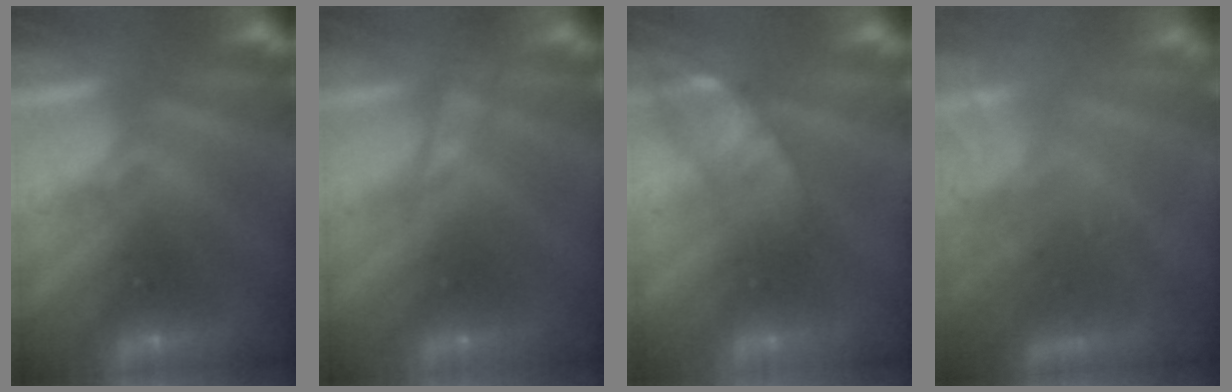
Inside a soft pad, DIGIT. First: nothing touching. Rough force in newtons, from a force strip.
{"total": 2.8}
{"total": 2.7}
{"total": 11.7}